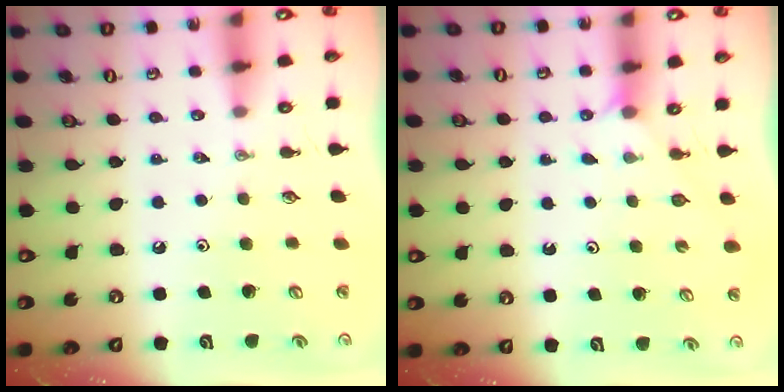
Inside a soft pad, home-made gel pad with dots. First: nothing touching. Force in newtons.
{"total": 1.9, "press": 1.9, "slide": 0.3}